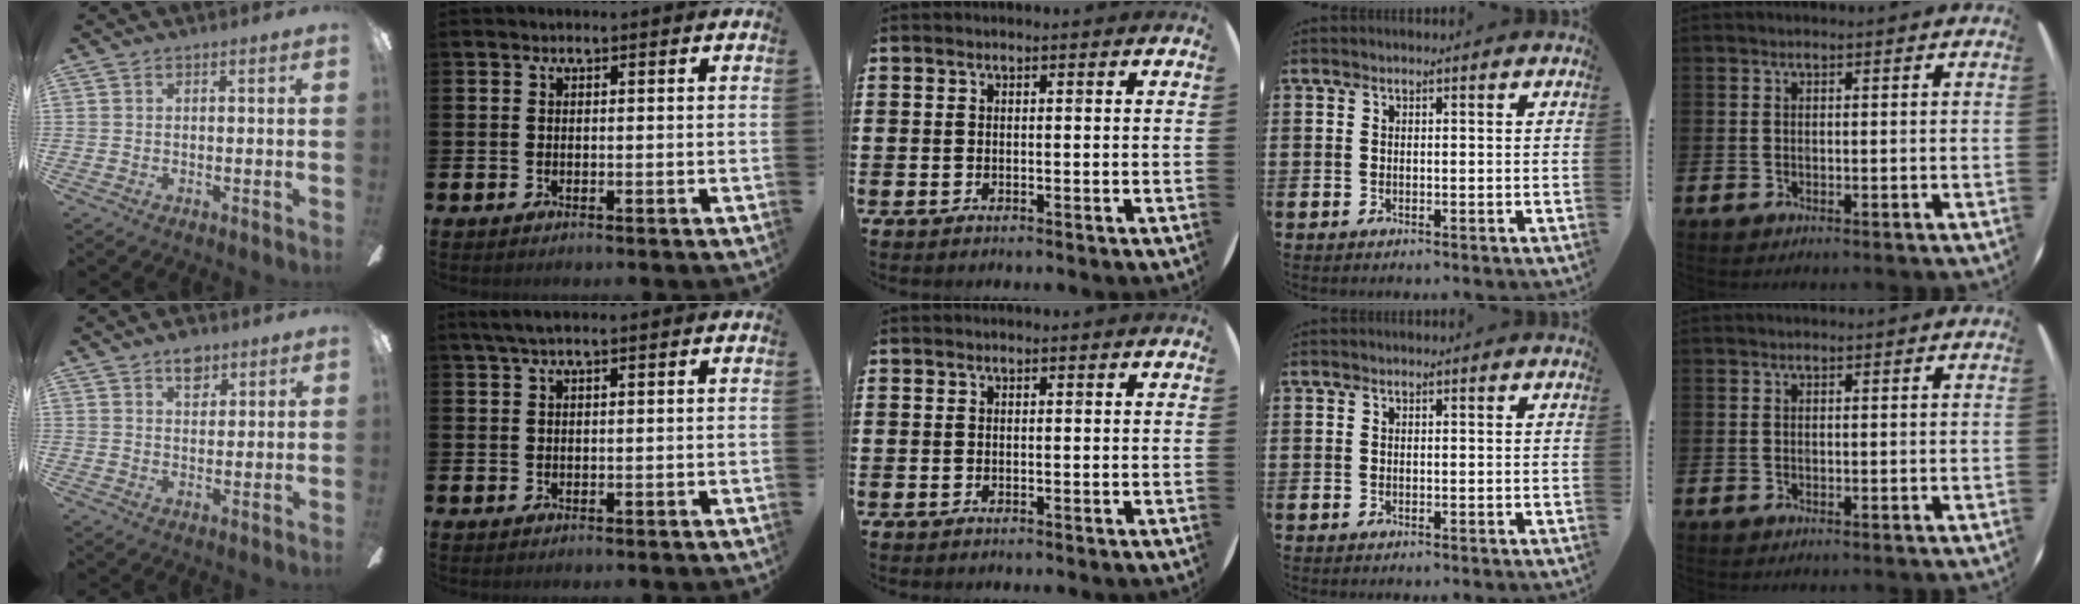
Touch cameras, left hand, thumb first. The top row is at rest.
{"thumb": {"total": 5.1, "force": [3.5, 2.7, 2.6], "torque": [-0.027, -0.011, 0.059]}, "index": {"total": 2.0, "force": [1.4, 0.2, 1.5], "torque": [-0.034, 0.005, 0.025]}}